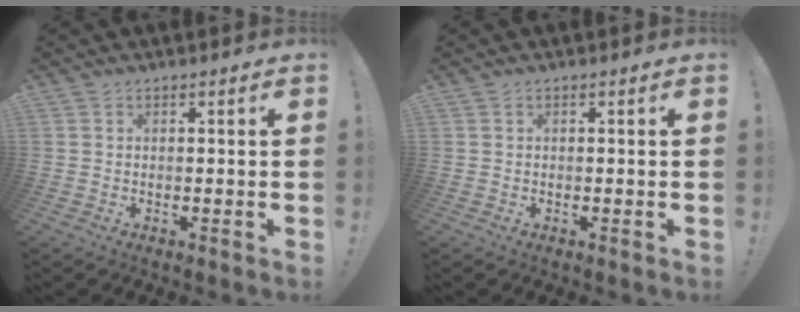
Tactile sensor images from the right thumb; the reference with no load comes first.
{"total": 0.0}